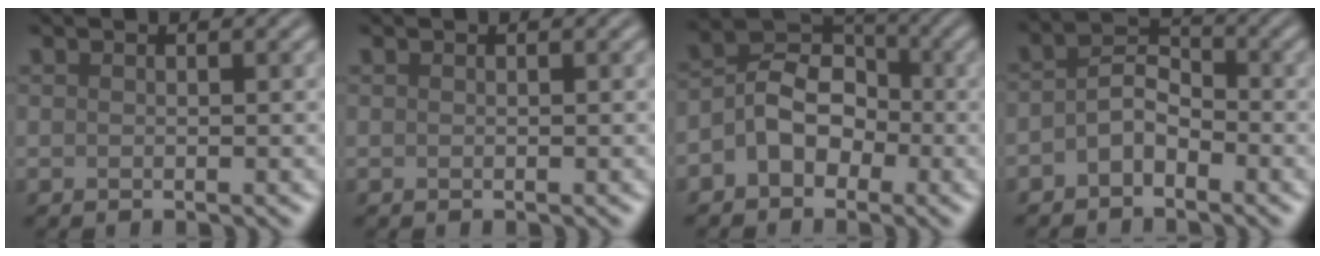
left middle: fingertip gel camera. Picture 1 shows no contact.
{"total": 0.0}
{"total": 3.9, "force": [-1.4, 3.0, 2.2], "torque": [-0.029, 0.013, -0.032]}
{"total": 2.4, "force": [-1.3, 1.3, 1.5], "torque": [-0.030, 0.015, -0.029]}